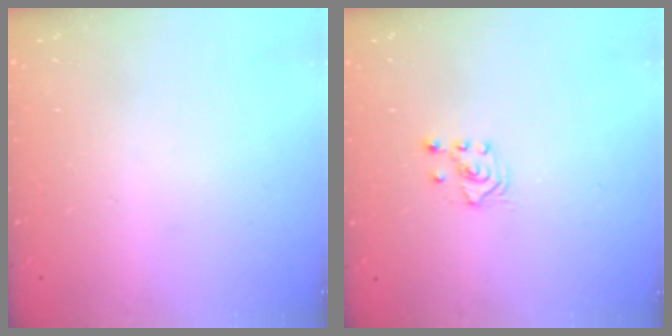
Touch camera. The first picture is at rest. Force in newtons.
{"total": 2.1, "press": 2.0, "slide": 0.8}